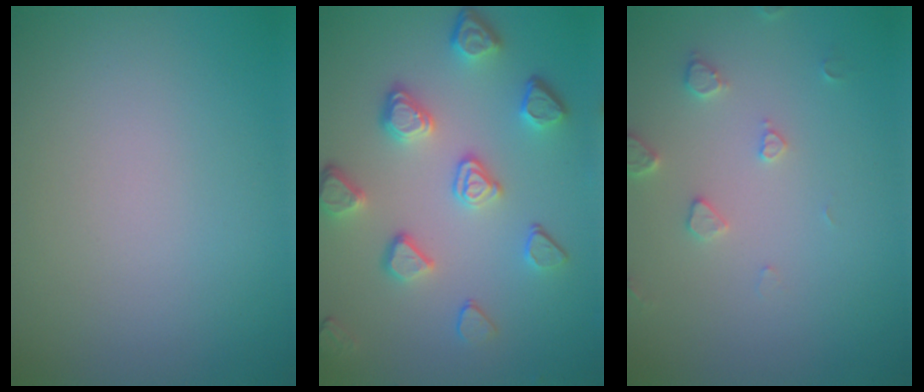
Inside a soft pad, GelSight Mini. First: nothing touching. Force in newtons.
{"total": 4.8, "press": 3.7, "slide": 3.0}
{"total": 1.9, "press": 1.8, "slide": 0.3}